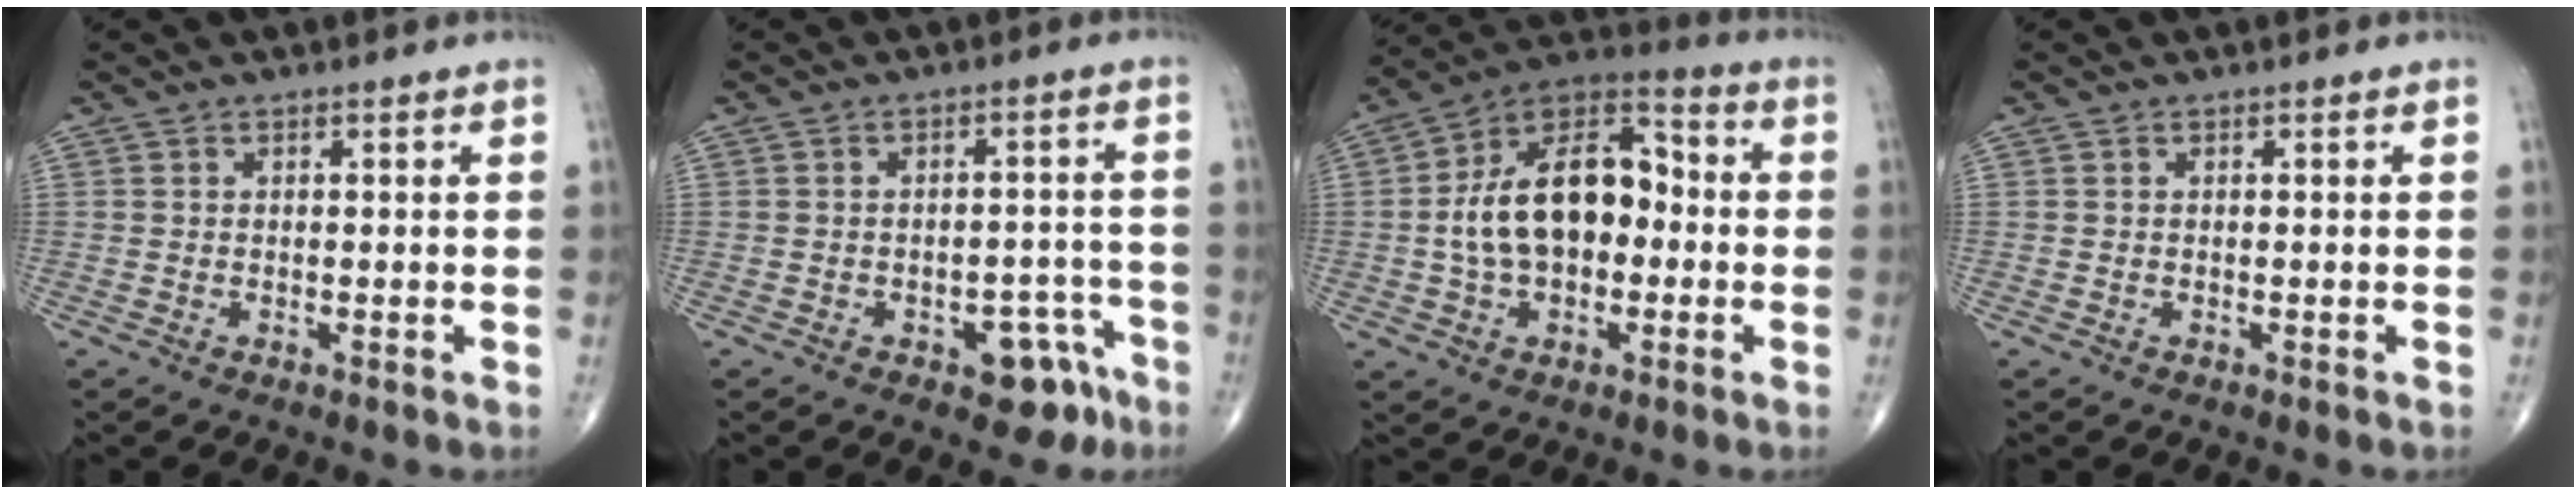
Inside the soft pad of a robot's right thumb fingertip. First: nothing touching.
{"total": 7.3, "force": [-4.1, 3.9, 4.6], "torque": [-0.028, 0.037, -0.048]}
{"total": 17.7, "force": [-0.6, 10.8, 14.0], "torque": [-0.216, 0.040, -0.019]}
{"total": 0.0}